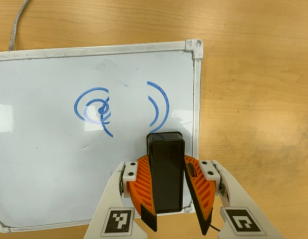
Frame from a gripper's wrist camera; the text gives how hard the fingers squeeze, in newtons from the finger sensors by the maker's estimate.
{"total": 7.6, "left": 7.9, "right": 7.3}